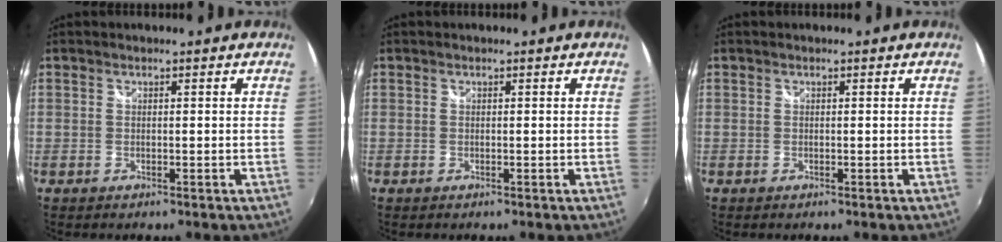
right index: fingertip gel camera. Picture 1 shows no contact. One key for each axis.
{"total": 0.0}
{"total": 0.0}